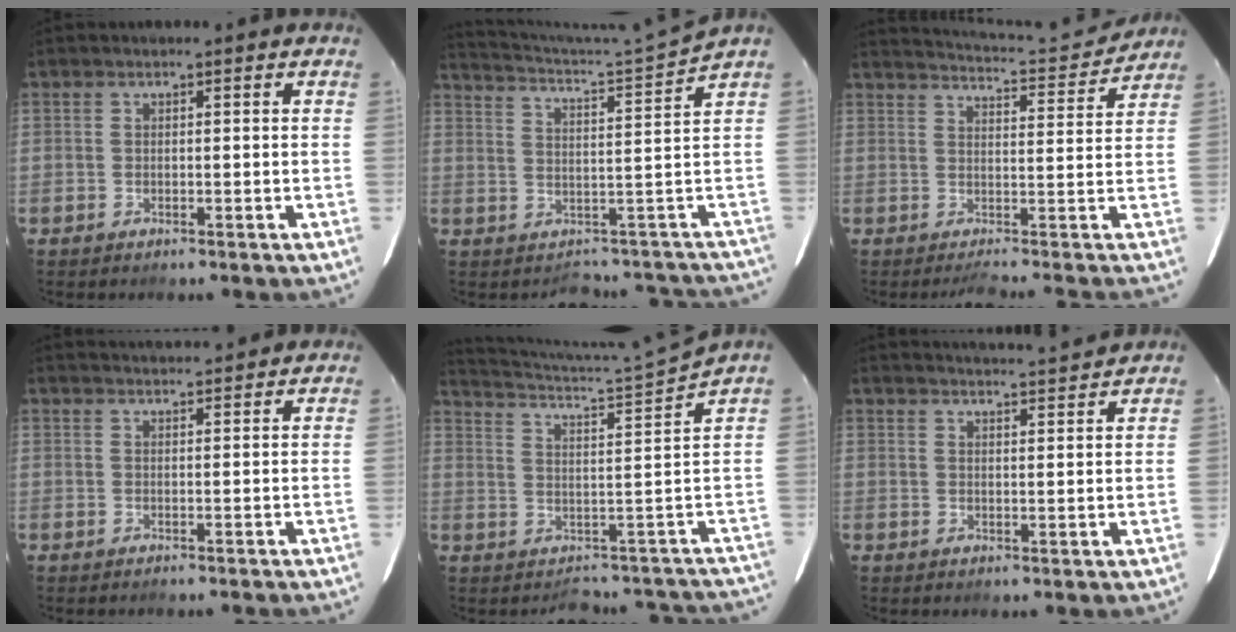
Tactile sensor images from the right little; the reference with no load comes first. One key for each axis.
{"total": 6.4, "fx": 3.1, "fy": -2.4, "fz": 5.1, "tx": -0.098, "ty": -0.009, "tz": 0.069}
{"total": 10.4, "fx": 9.7, "fy": -1.5, "fz": 3.5, "tx": -0.083, "ty": 0.007, "tz": 0.125}
{"total": 6.8, "fx": 6.2, "fy": 0.8, "fz": 2.7, "tx": -0.045, "ty": 0.038, "tz": 0.071}
{"total": 7.2, "fx": 3.5, "fy": -2.8, "fz": 5.5, "tx": -0.097, "ty": -0.014, "tz": 0.076}
{"total": 10.1, "fx": 9.9, "fy": -0.6, "fz": 2.3, "tx": -0.036, "ty": 0.005, "tz": 0.126}